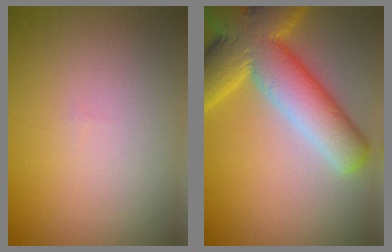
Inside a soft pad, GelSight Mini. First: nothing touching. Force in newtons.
{"total": 10.2, "press": 10.2, "slide": 0.5}